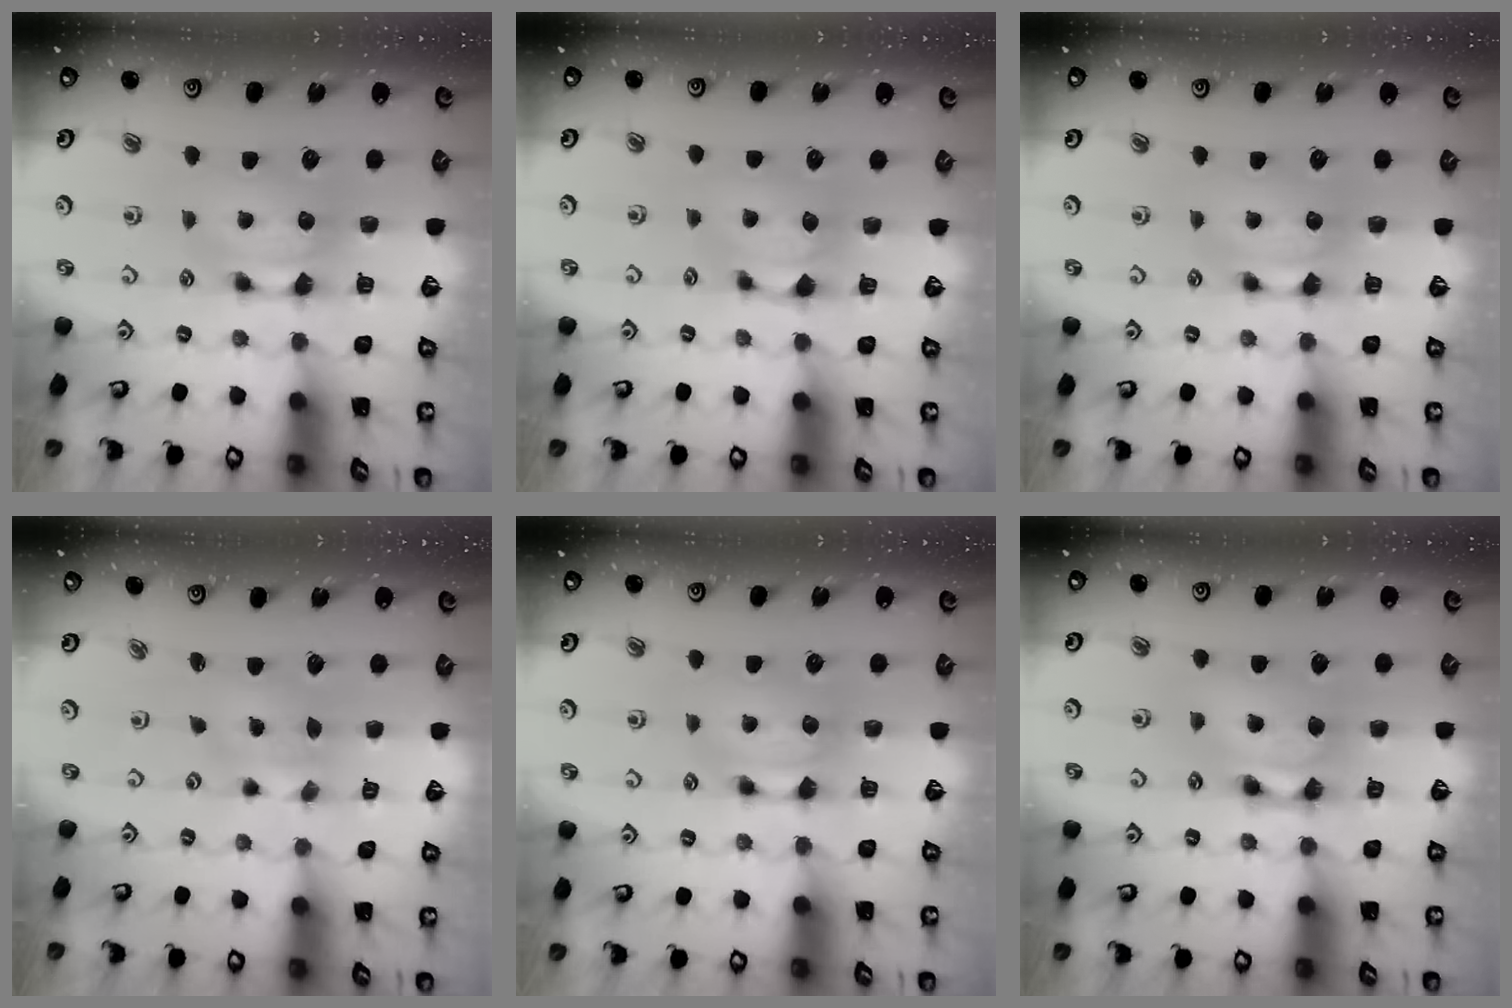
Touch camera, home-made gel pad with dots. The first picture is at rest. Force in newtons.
{"total": 0.9, "press": 0.2, "slide": 0.9}
{"total": 0.0}
{"total": 2.5, "press": 2.3, "slide": 0.9}
{"total": 0.0}
{"total": 2.6, "press": 2.6, "slide": 0.2}